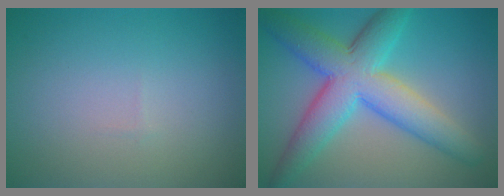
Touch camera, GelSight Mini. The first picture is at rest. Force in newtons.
{"total": 8.7, "press": 8.7, "slide": 0.2}